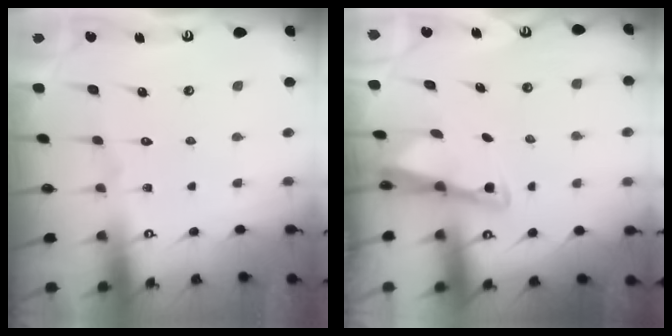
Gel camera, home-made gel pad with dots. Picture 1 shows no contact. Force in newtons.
{"total": 2.7, "press": 2.7, "slide": 0.1}